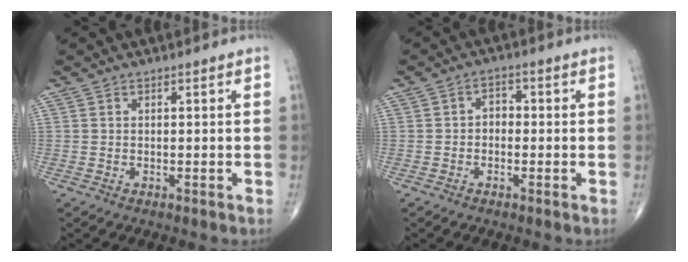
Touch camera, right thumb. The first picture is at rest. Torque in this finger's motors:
{"motor_torque": [-0.14, 0.14, -0.14, -0.12, -0.05]}